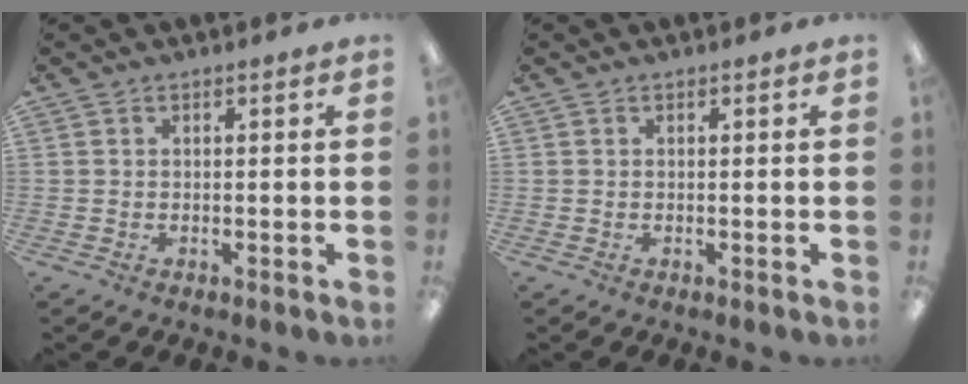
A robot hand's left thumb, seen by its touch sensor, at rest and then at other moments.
{"total": 0.0}